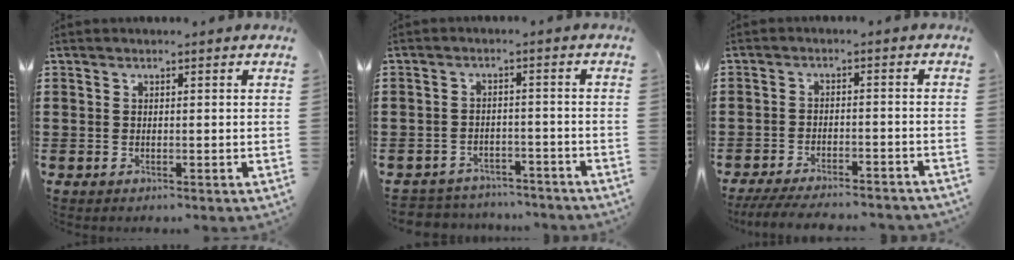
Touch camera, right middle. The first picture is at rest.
{"total": 3.5, "force": [-3.5, 0.6, -0.2], "torque": [-0.004, 0.001, -0.075]}
{"total": 4.8, "force": [-4.5, 0.2, 1.5], "torque": [-0.037, -0.009, -0.092]}